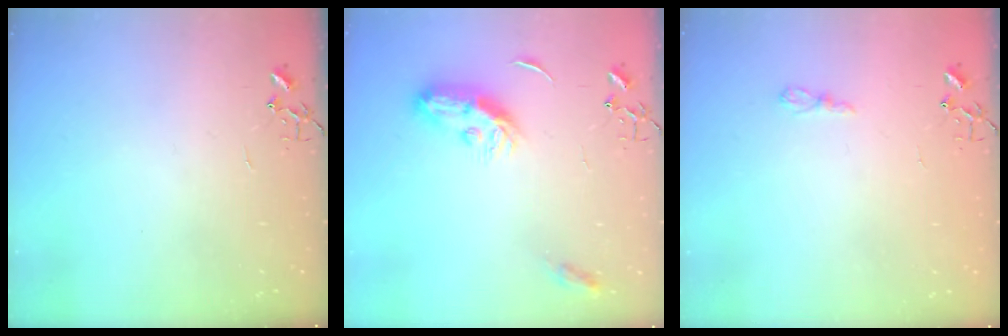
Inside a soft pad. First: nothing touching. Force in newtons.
{"total": 10.4, "press": 10.4, "slide": 0.1}
{"total": 5.7, "press": 5.7, "slide": 0.3}